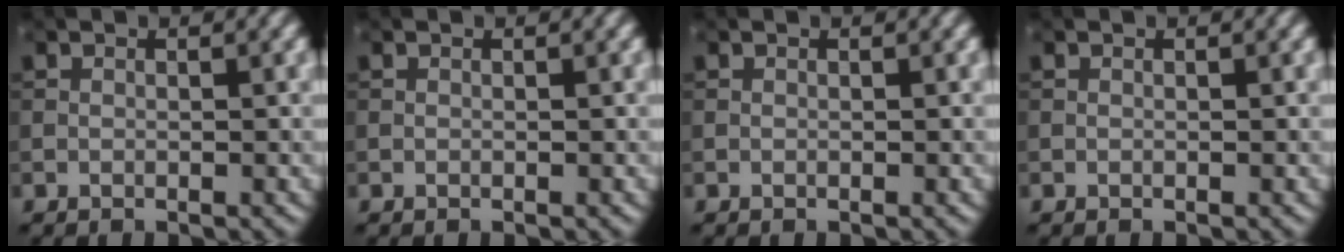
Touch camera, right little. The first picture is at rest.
{"total": 0.0}
{"total": 0.0}
{"total": 0.0}